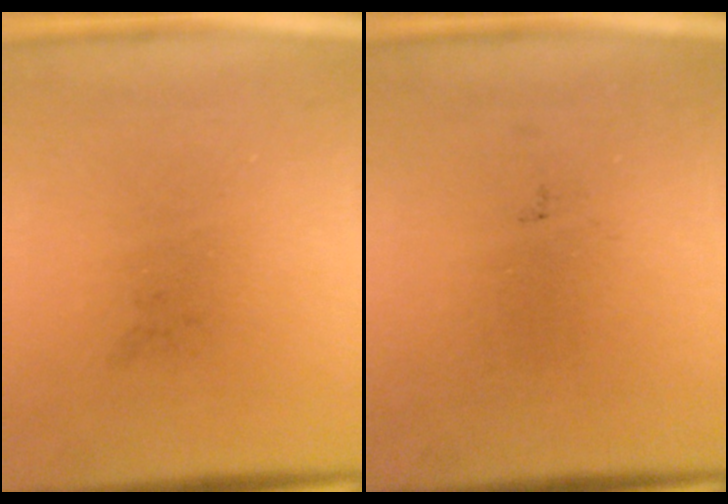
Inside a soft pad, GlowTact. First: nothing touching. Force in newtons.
{"total": 0.0}